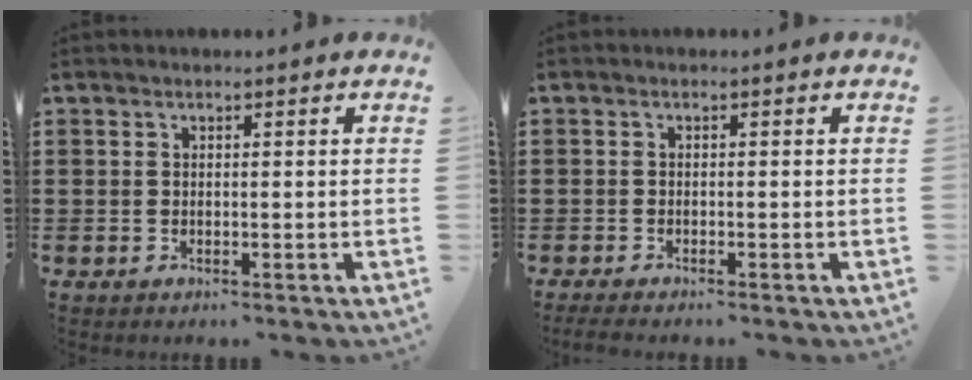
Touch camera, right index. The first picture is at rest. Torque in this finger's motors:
{"motor_torque": [-1.06, 1.08, -0.01, -0.01]}